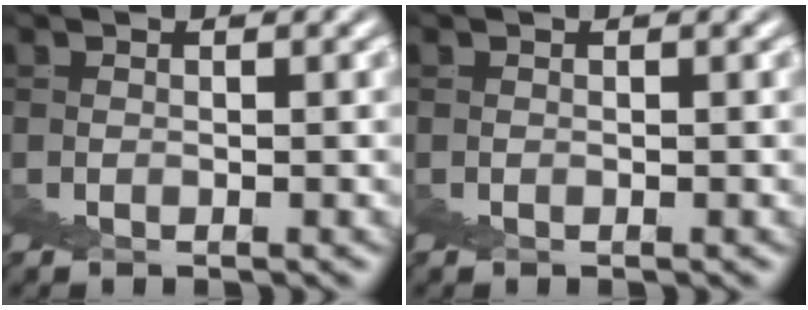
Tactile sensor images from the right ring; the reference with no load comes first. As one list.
[{"total": 0.0}]